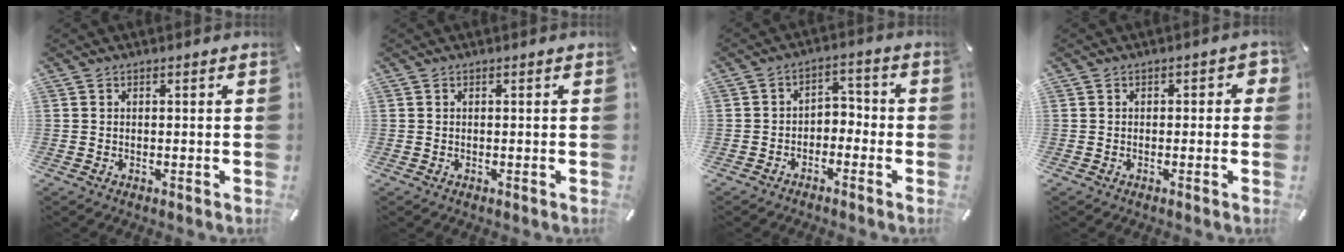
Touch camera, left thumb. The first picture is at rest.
{"total": 0.0}
{"total": 3.9, "force": [-2.8, 2.5, 1.3], "torque": [-0.023, 0.018, -0.057]}
{"total": 1.8, "force": [-0.5, 1.2, 1.2], "torque": [-0.014, 0.004, -0.012]}